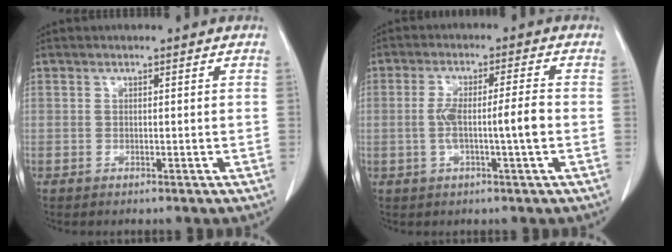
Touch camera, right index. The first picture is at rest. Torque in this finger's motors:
{"motor_torque": [1.00, -0.30, 0.54, 0.12]}